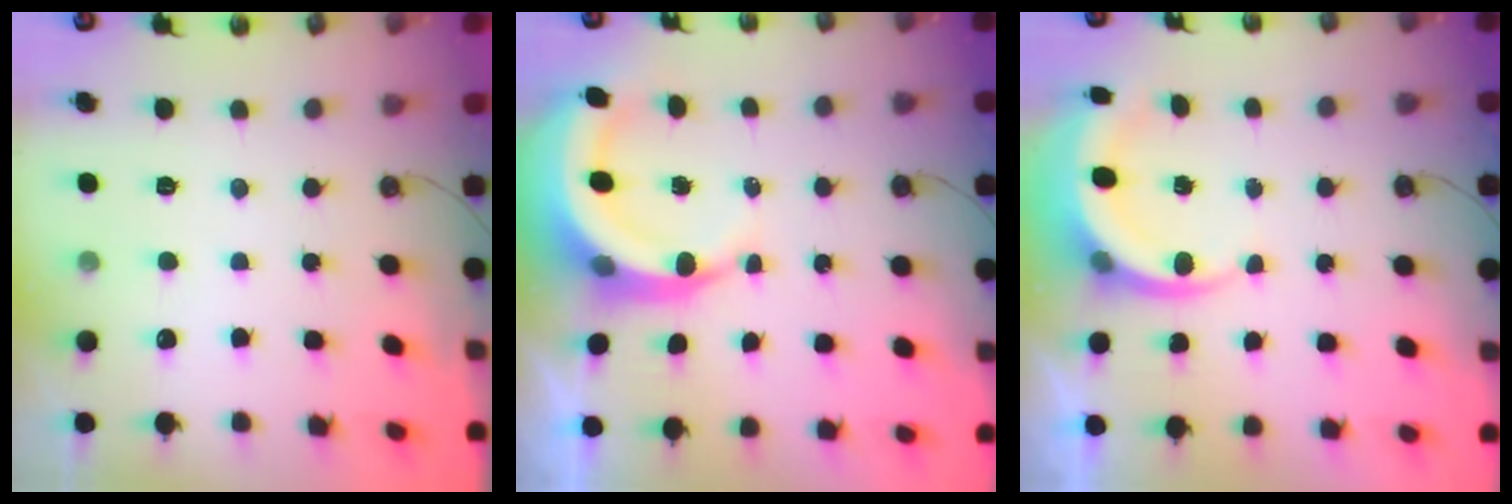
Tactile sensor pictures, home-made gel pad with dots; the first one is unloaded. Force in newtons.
{"total": 7.9, "press": 7.8, "slide": 1.1}
{"total": 6.8, "press": 6.7, "slide": 1.3}